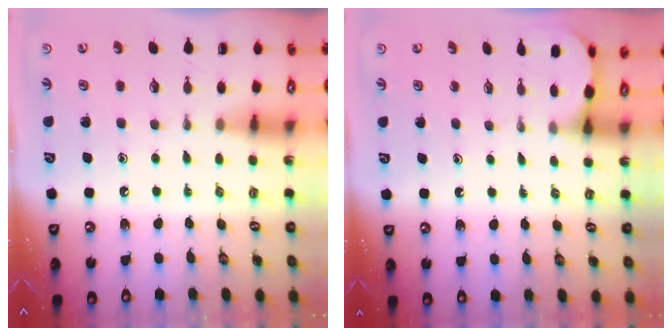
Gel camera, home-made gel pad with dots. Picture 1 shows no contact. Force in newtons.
{"total": 1.4, "press": 1.4, "slide": 0.1}